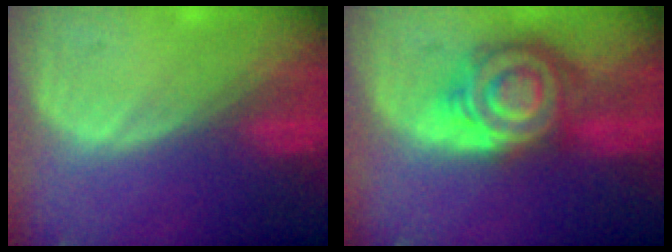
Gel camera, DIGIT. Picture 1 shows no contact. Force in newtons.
{"total": 8.9, "press": 8.9, "slide": 0.6}